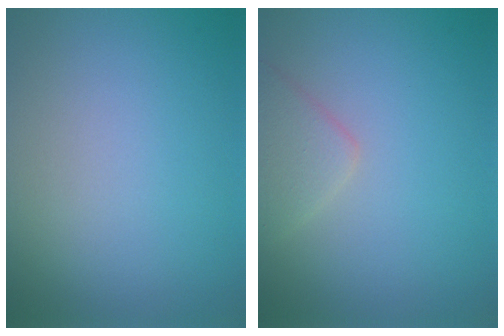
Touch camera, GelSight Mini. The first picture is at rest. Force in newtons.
{"total": 2.2, "press": 2.2, "slide": 0.1}